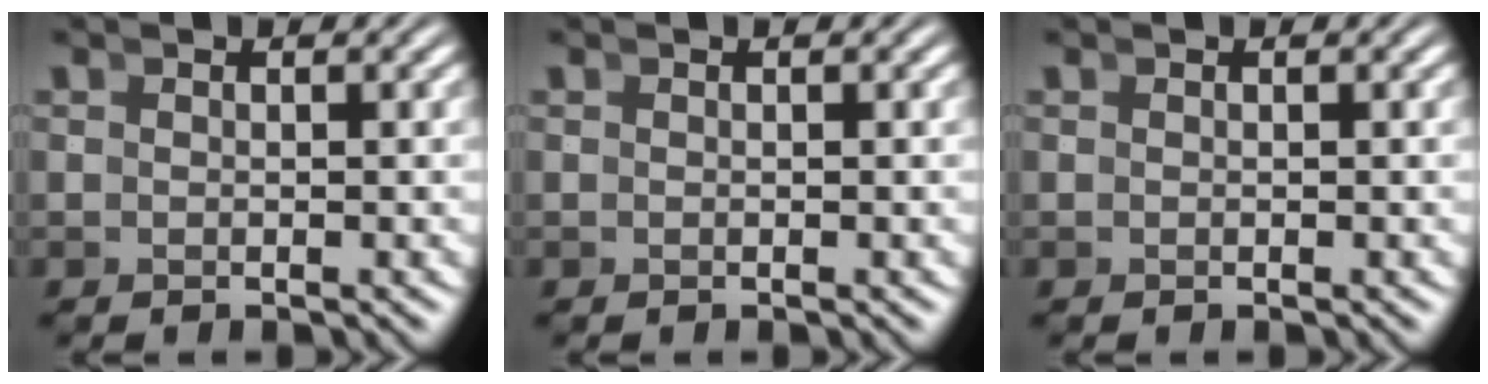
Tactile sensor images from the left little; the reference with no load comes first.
{"total": 0.0}
{"total": 0.0}